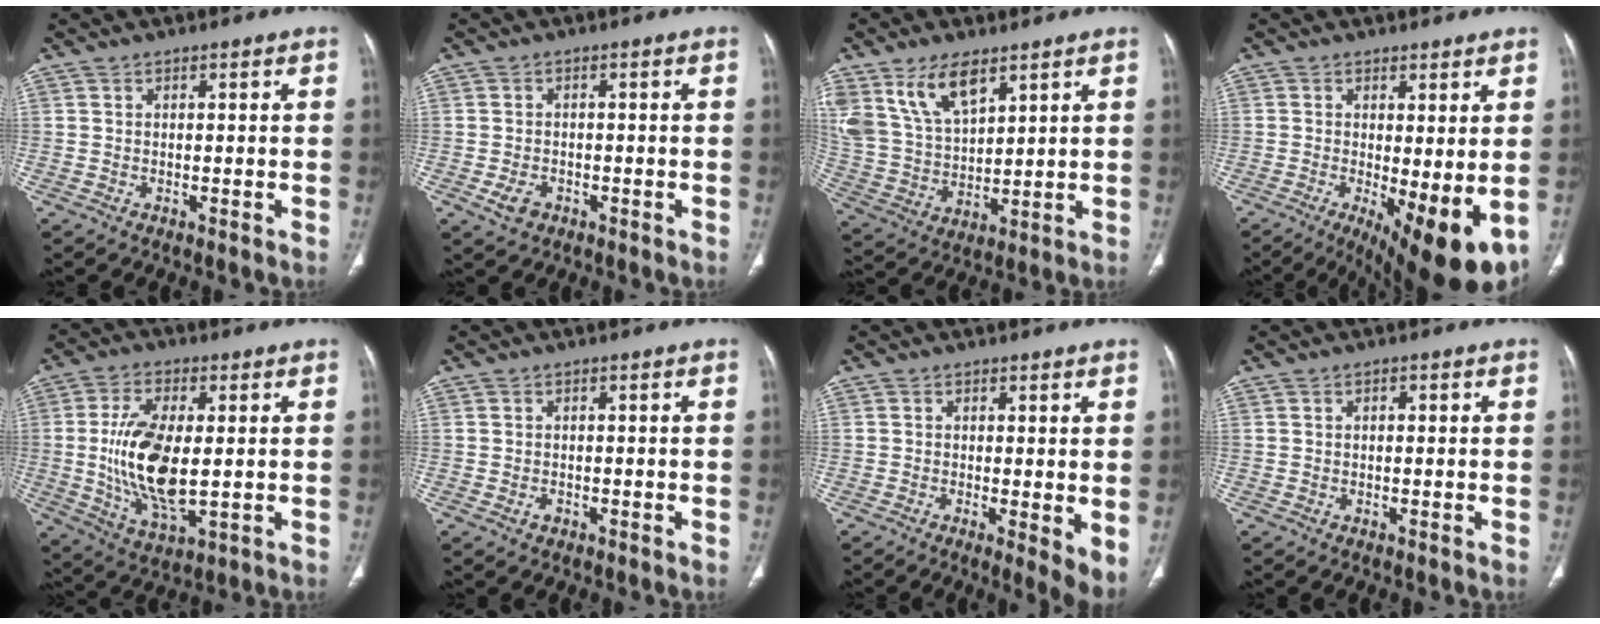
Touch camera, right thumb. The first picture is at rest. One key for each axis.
{"total": 3.3, "fx": -1.4, "fy": 2.4, "fz": 1.8, "tx": -0.030, "ty": 0.003, "tz": -0.019}
{"total": 12.8, "fx": 7.8, "fy": 6.3, "fz": 7.9, "tx": -0.135, "ty": -0.027, "tz": 0.166}
{"total": 12.8, "fx": -2.5, "fy": 4.2, "fz": 11.8, "tx": -0.174, "ty": -0.026, "tz": -0.022}
{"total": 15.1, "fx": 0.1, "fy": 6.8, "fz": 13.4, "tx": -0.264, "ty": -0.017, "tz": 0.011}
{"total": 1.2, "fx": -0.4, "fy": 0.9, "fz": 0.6, "tx": -0.009, "ty": 0.004, "tz": -0.005}
{"total": 5.3, "fx": -0.3, "fy": 1.4, "fz": 5.1, "tx": -0.076, "ty": -0.017, "tz": -0.007}
{"total": 1.0, "fx": 0.2, "fy": 0.5, "fz": 0.8, "tx": -0.016, "ty": 0.004, "tz": 0.004}